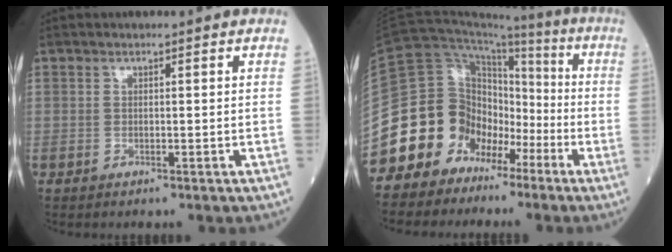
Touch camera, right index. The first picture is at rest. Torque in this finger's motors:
{"motor_torque": [2.14, 0.00, 0.97, 0.09]}